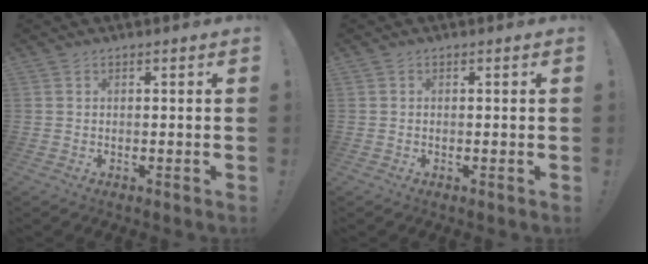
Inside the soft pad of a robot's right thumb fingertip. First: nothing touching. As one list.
[{"total": 0.0}]